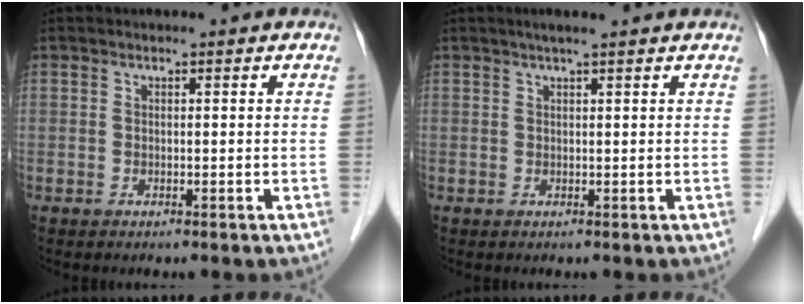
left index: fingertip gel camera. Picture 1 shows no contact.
{"total": 3.9, "force": [3.1, -0.1, 2.3], "torque": [-0.030, 0.025, 0.042]}